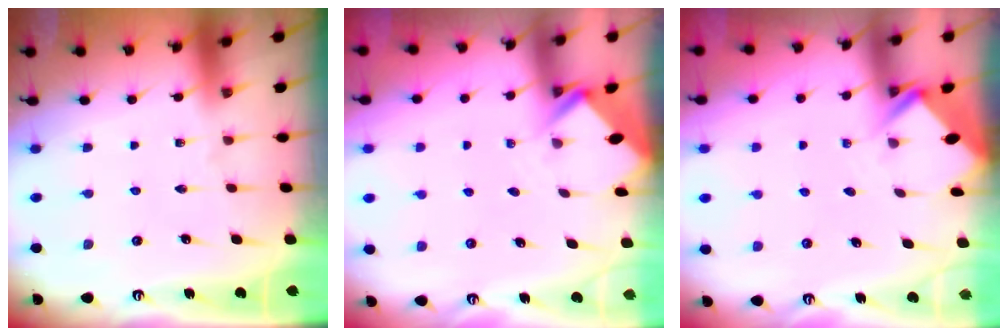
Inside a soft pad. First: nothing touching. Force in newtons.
{"total": 2.5, "press": 2.5, "slide": 0.2}
{"total": 2.7, "press": 2.7, "slide": 0.2}